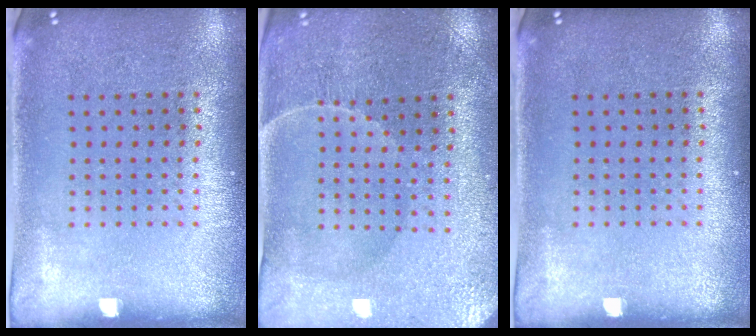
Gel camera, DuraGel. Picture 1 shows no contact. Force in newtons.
{"total": 0.9, "press": 0.8, "slide": 0.3}
{"total": 0.0}